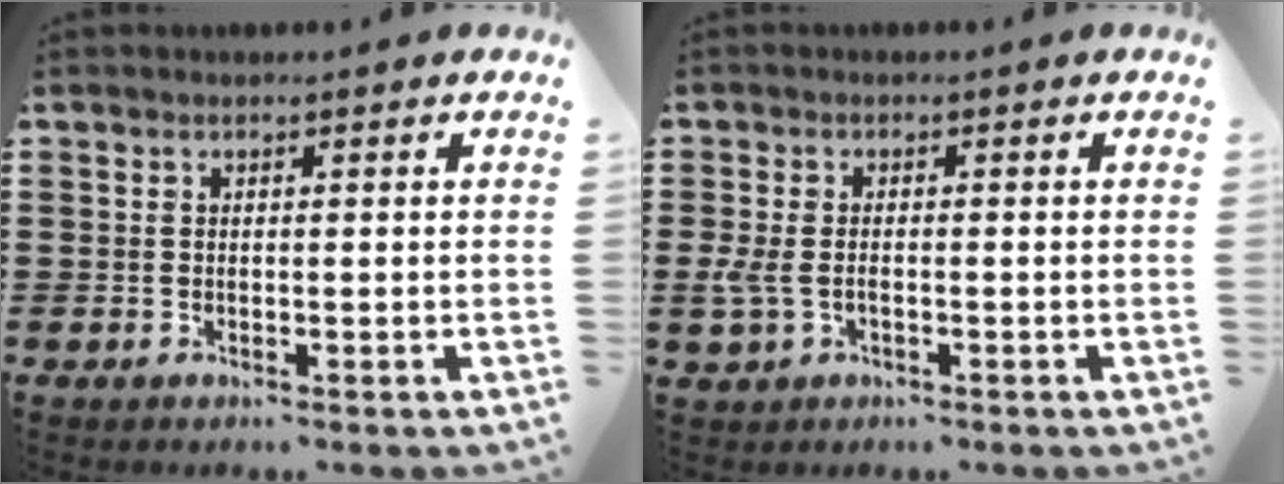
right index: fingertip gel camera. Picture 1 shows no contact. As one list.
[{"total": 2.8, "force": [-0.8, 1.7, 2.1], "torque": [-0.059, -0.005, -0.019]}]